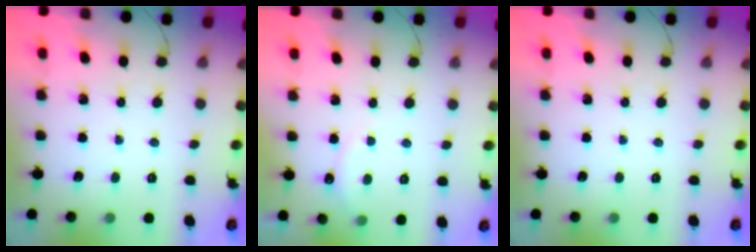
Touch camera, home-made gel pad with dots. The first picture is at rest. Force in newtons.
{"total": 5.7, "press": 5.6, "slide": 1.2}
{"total": 0.0}